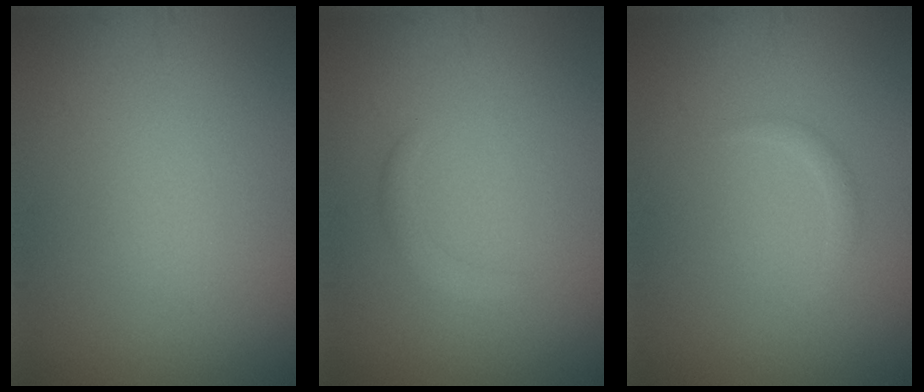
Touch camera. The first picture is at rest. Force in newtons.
{"total": 0.9, "press": 0.9, "slide": 0.0}
{"total": 0.8, "press": 0.8, "slide": 0.1}